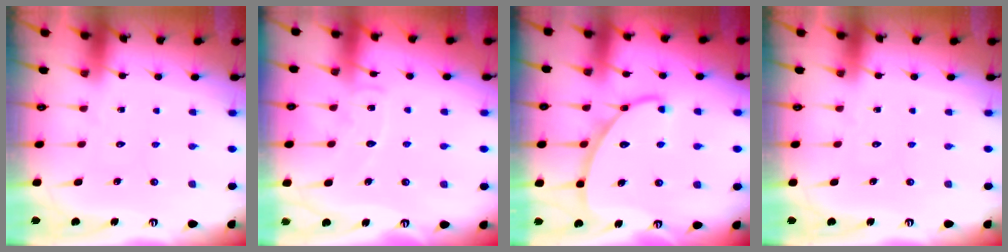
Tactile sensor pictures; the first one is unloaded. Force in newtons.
{"total": 6.5, "press": 6.5, "slide": 0.6}
{"total": 8.7, "press": 8.6, "slide": 0.2}
{"total": 0.0}